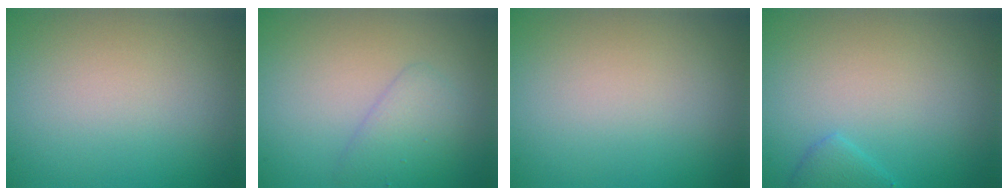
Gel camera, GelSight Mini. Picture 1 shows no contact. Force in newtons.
{"total": 2.2, "press": 2.2, "slide": 0.1}
{"total": 0.0}
{"total": 1.5, "press": 1.5, "slide": 0.1}